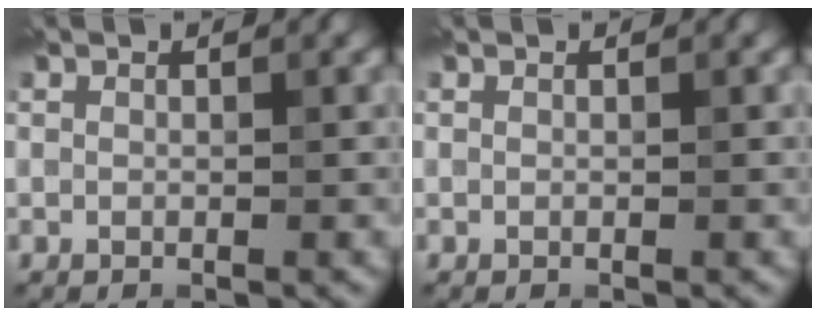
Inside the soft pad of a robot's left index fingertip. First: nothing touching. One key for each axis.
{"total": 0.0}